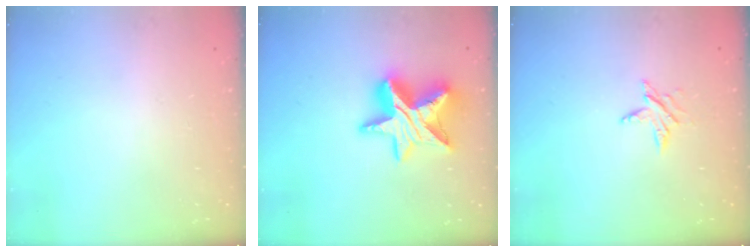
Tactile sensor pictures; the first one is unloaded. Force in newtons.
{"total": 17.8, "press": 17.8, "slide": 1.1}
{"total": 4.4, "press": 4.3, "slide": 0.4}